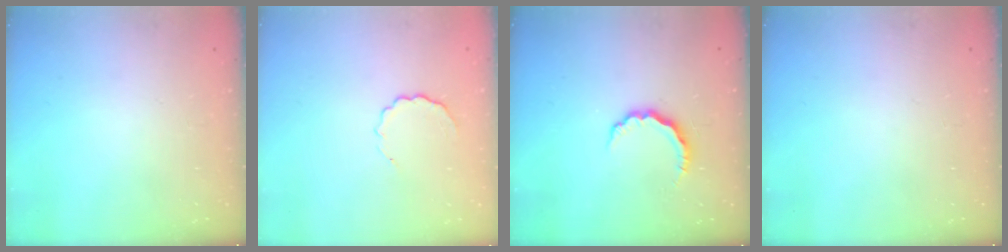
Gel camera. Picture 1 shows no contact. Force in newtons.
{"total": 3.5, "press": 3.4, "slide": 0.9}
{"total": 6.4, "press": 6.3, "slide": 1.0}
{"total": 0.0}